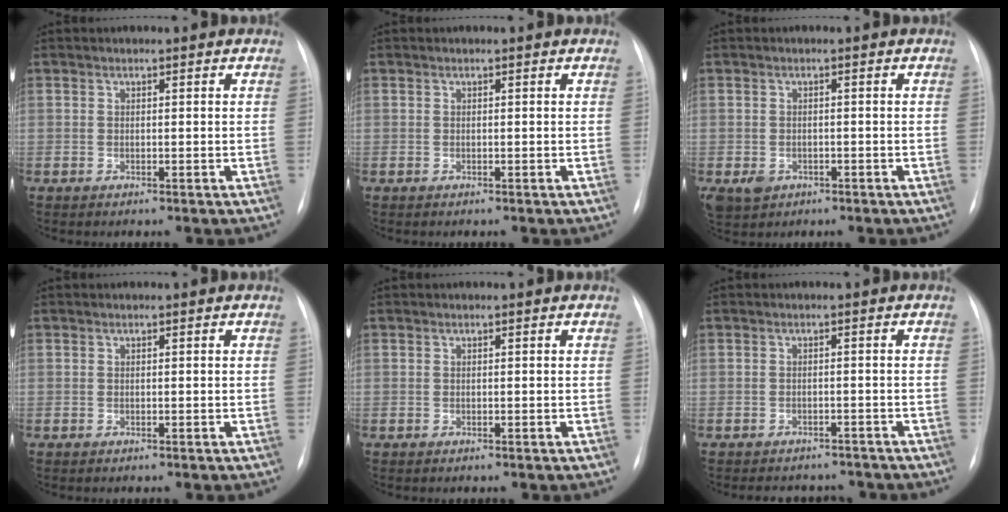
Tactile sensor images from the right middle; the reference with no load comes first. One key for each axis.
{"total": 0.0}
{"total": 3.4, "fx": -1.5, "fy": 2.8, "fz": 1.2, "tx": -0.023, "ty": -0.001, "tz": -0.014}
{"total": 0.0}
{"total": 0.0}
{"total": 6.7, "fx": -6.2, "fy": 2.5, "fz": 1.0, "tx": -0.007, "ty": 0.009, "tz": -0.069}